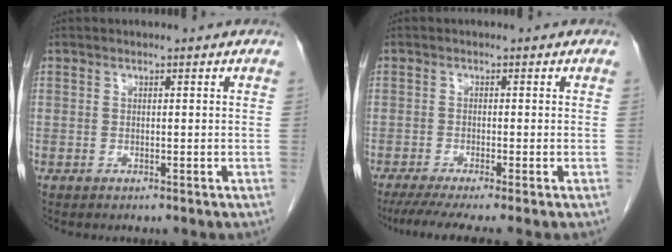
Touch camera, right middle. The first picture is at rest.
{"total": 6.8, "force": [-5.3, -0.4, 4.1], "torque": [-0.059, -0.017, -0.088]}